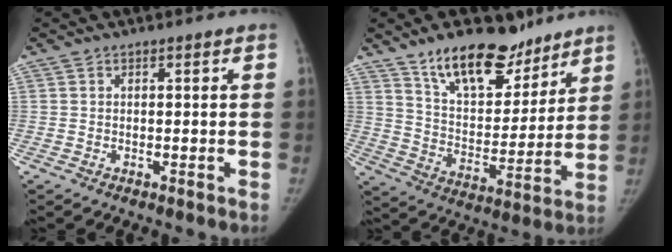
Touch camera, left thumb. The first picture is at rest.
{"total": 17.4, "force": [12.5, 8.3, 8.9], "torque": [-0.087, -0.075, 0.212]}